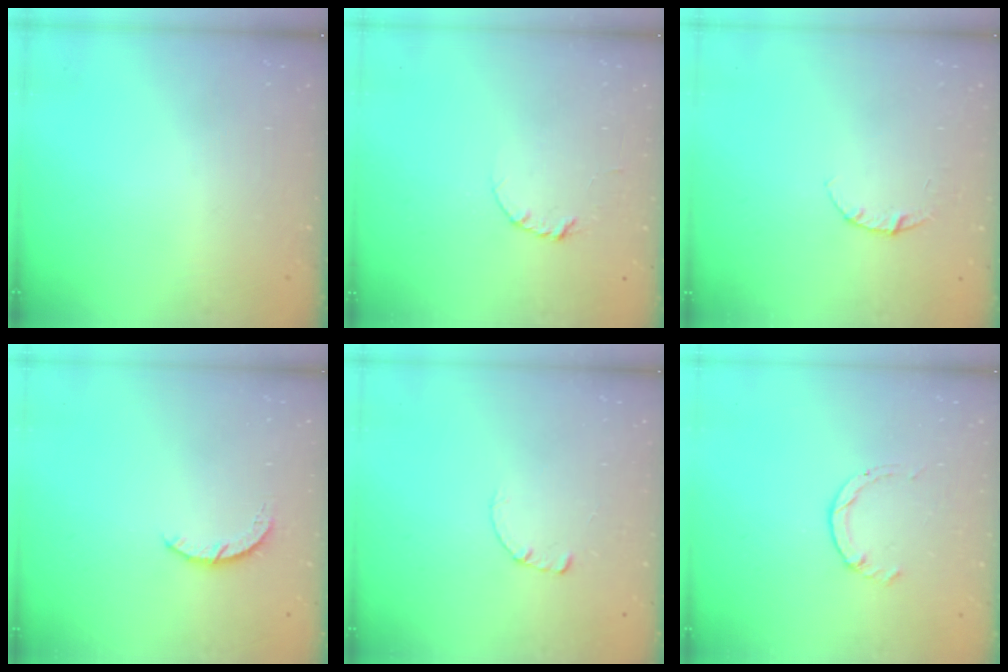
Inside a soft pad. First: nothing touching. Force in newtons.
{"total": 3.5, "press": 3.5, "slide": 0.4}
{"total": 3.8, "press": 3.8, "slide": 0.4}
{"total": 3.0, "press": 3.0, "slide": 0.4}
{"total": 0.7, "press": 0.7, "slide": 0.2}
{"total": 1.4, "press": 1.4, "slide": 0.2}